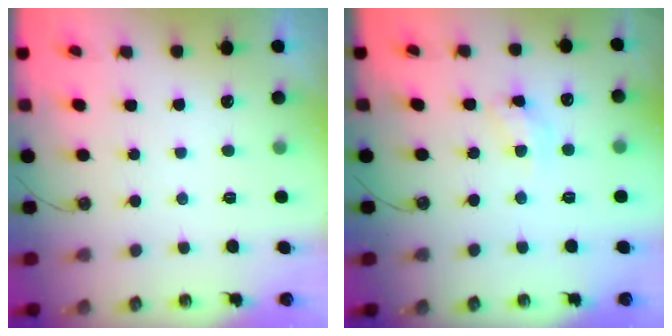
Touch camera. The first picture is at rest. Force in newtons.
{"total": 8.7, "press": 8.6, "slide": 0.6}